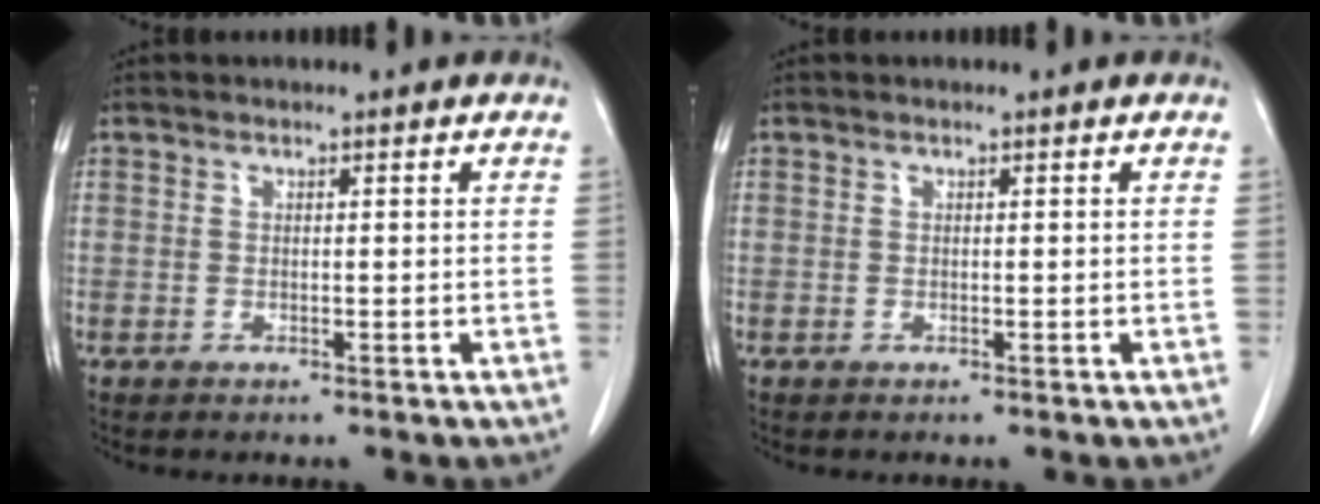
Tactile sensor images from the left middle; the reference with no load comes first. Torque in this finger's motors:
{"motor_torque": [-0.03, 0.03, 0.02, 0.00]}